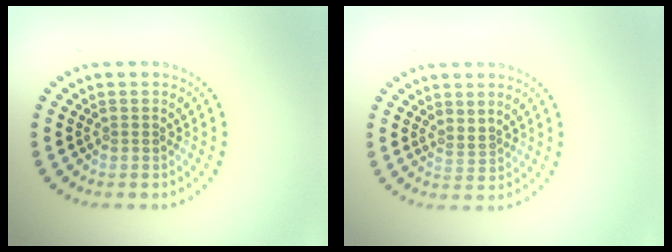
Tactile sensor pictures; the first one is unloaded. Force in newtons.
{"total": 0.9, "press": 0.6, "slide": 0.6}